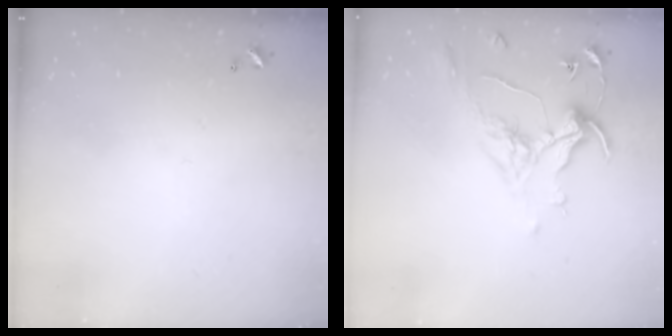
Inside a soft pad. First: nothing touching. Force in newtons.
{"total": 0.8, "press": 0.7, "slide": 0.5}